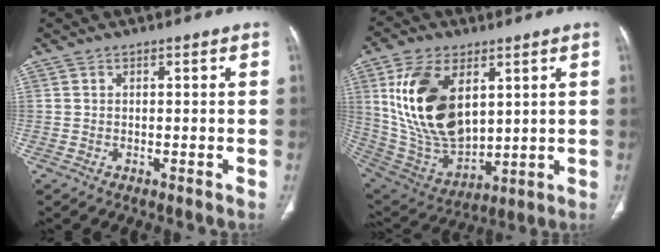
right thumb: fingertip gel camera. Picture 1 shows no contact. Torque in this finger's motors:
{"motor_torque": [-1.16, 2.13, 1.81, 0.96, 0.29]}